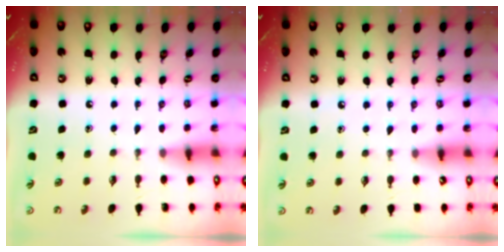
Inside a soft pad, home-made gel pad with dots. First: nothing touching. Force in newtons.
{"total": 2.8, "press": 2.8, "slide": 0.4}